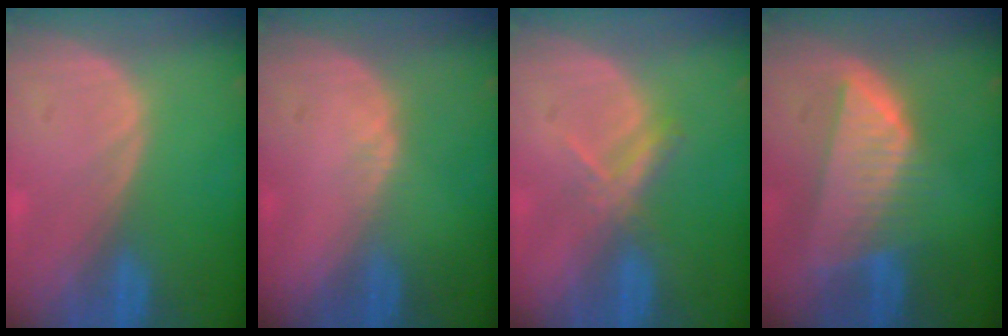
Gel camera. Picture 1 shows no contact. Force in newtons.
{"total": 1.0, "press": 0.7, "slide": 0.6}
{"total": 3.3, "press": 3.2, "slide": 0.9}
{"total": 8.4, "press": 7.4, "slide": 3.9}